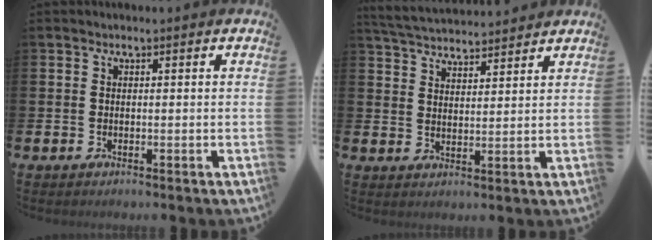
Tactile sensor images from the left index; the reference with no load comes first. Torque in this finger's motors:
{"motor_torque": [0.69, -0.88, 0.30, 0.03]}